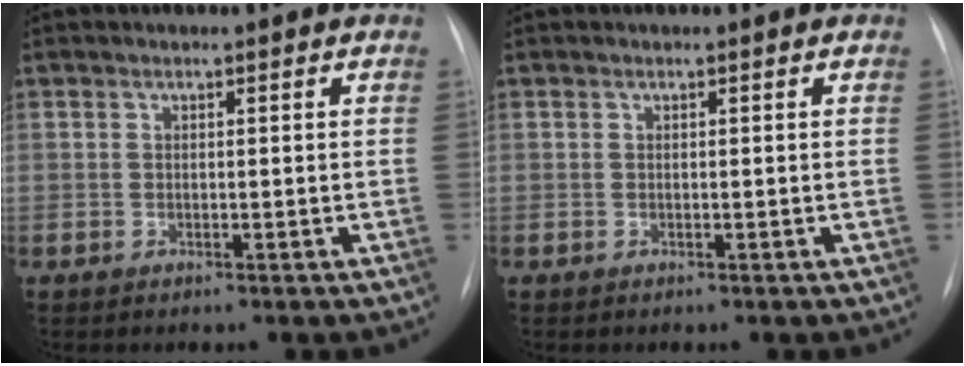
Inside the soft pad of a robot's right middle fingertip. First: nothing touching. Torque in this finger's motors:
{"motor_torque": [0.00, 0.00, 0.00, 0.00]}